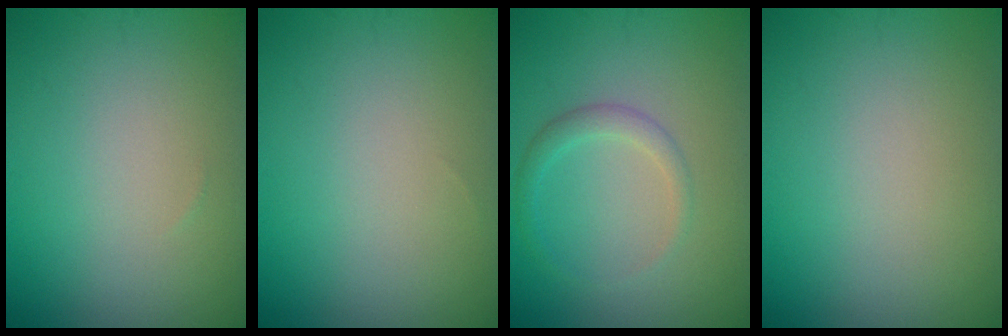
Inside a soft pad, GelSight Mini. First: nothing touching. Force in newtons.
{"total": 0.0}
{"total": 1.7, "press": 1.7, "slide": 0.1}
{"total": 0.0}